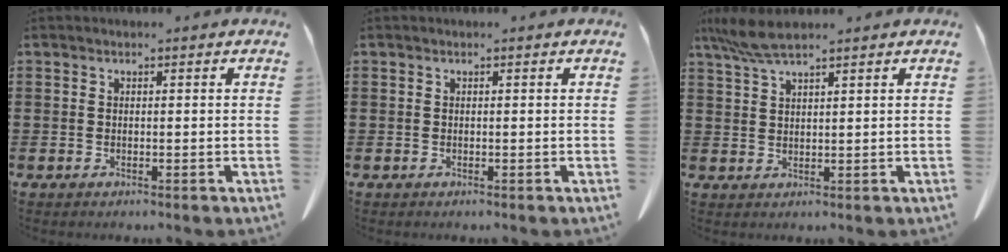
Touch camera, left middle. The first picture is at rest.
{"total": 0.0}
{"total": 5.3, "force": [4.0, 0.7, 3.4], "torque": [-0.076, -0.002, 0.074]}